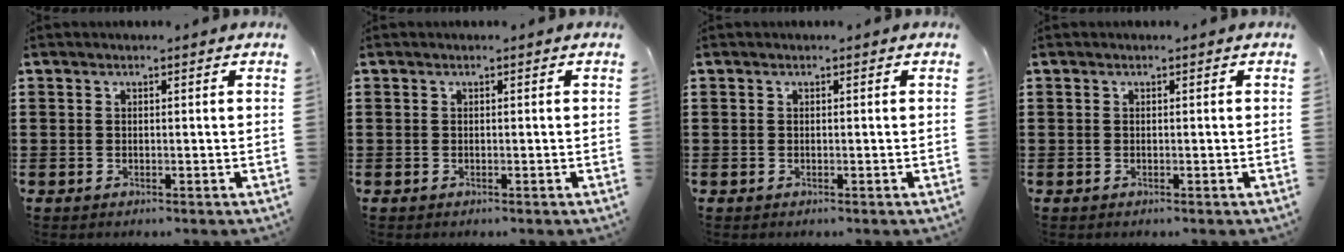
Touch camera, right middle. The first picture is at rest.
{"total": 0.0}
{"total": 0.0}
{"total": 0.0}